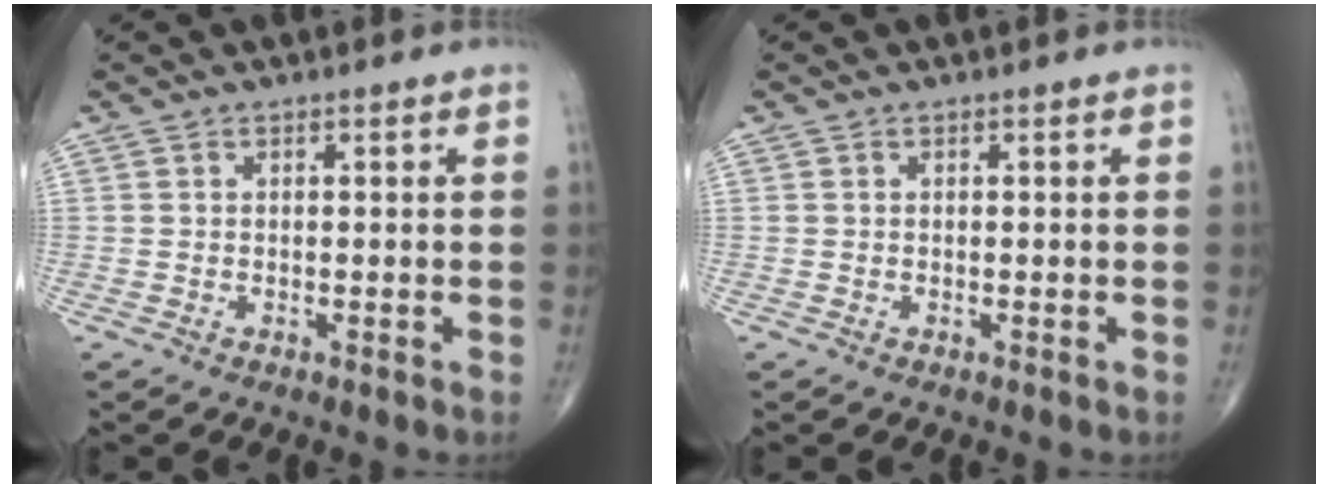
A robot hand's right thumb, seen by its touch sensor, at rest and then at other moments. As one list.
[{"total": 0.0}]